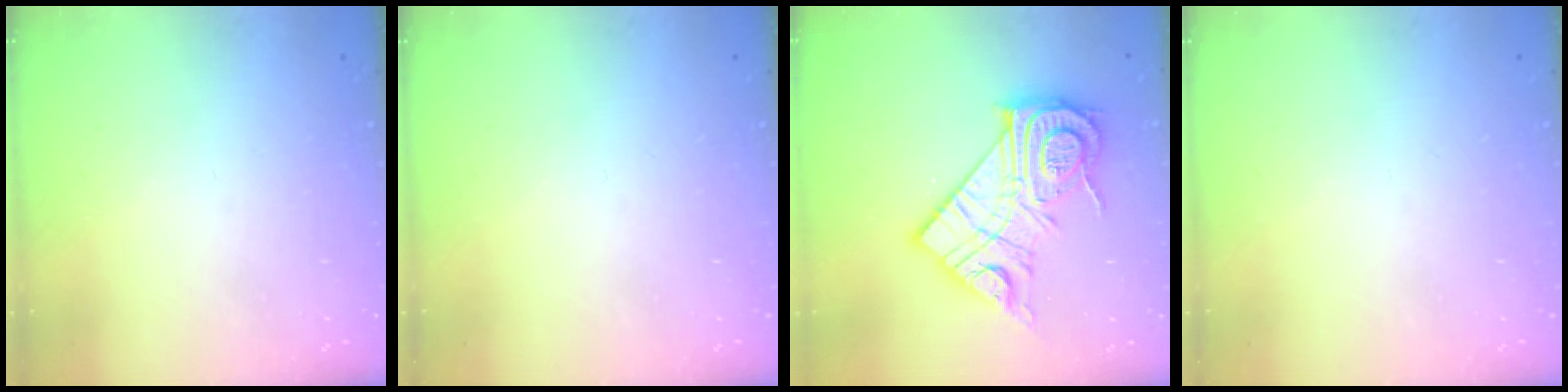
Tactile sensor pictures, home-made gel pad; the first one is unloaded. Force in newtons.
{"total": 0.0}
{"total": 20.0, "press": 20.0, "slide": 1.6}
{"total": 0.0}